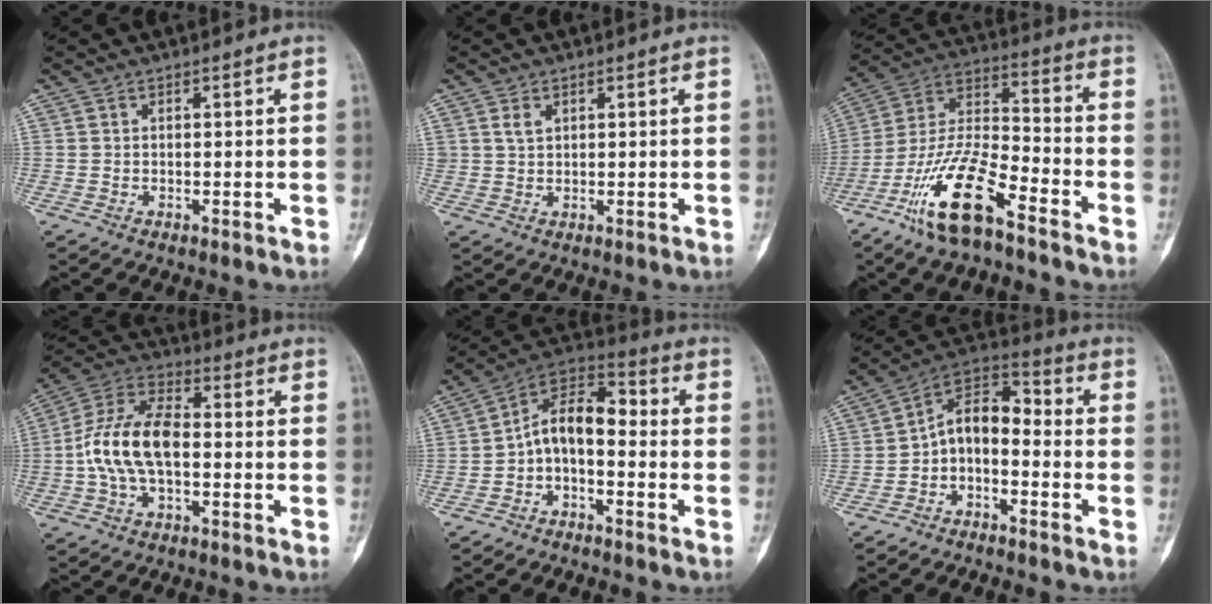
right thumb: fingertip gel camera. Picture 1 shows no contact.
{"total": 2.1, "force": [1.1, 1.4, 1.2], "torque": [-0.018, -0.003, 0.026]}
{"total": 16.1, "force": [-10.0, 4.8, 11.7], "torque": [-0.228, 0.065, -0.193]}
{"total": 13.5, "force": [-1.2, 7.2, 11.3], "torque": [-0.227, 0.037, -0.028]}
{"total": 10.1, "force": [-2.1, 5.8, 7.9], "torque": [-0.114, 0.065, -0.053]}
{"total": 9.7, "force": [-3.1, 6.0, 7.1], "torque": [-0.096, 0.072, -0.070]}